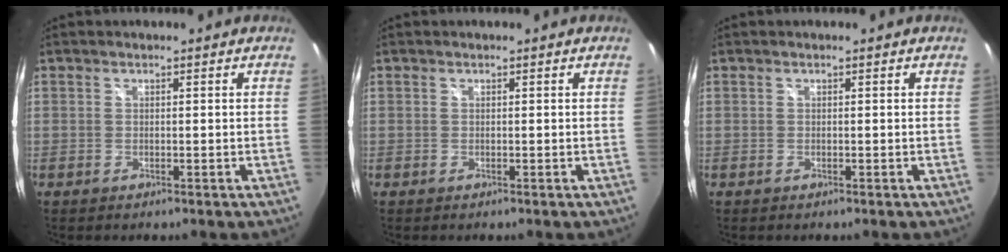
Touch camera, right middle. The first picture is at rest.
{"total": 0.0}
{"total": 0.0}